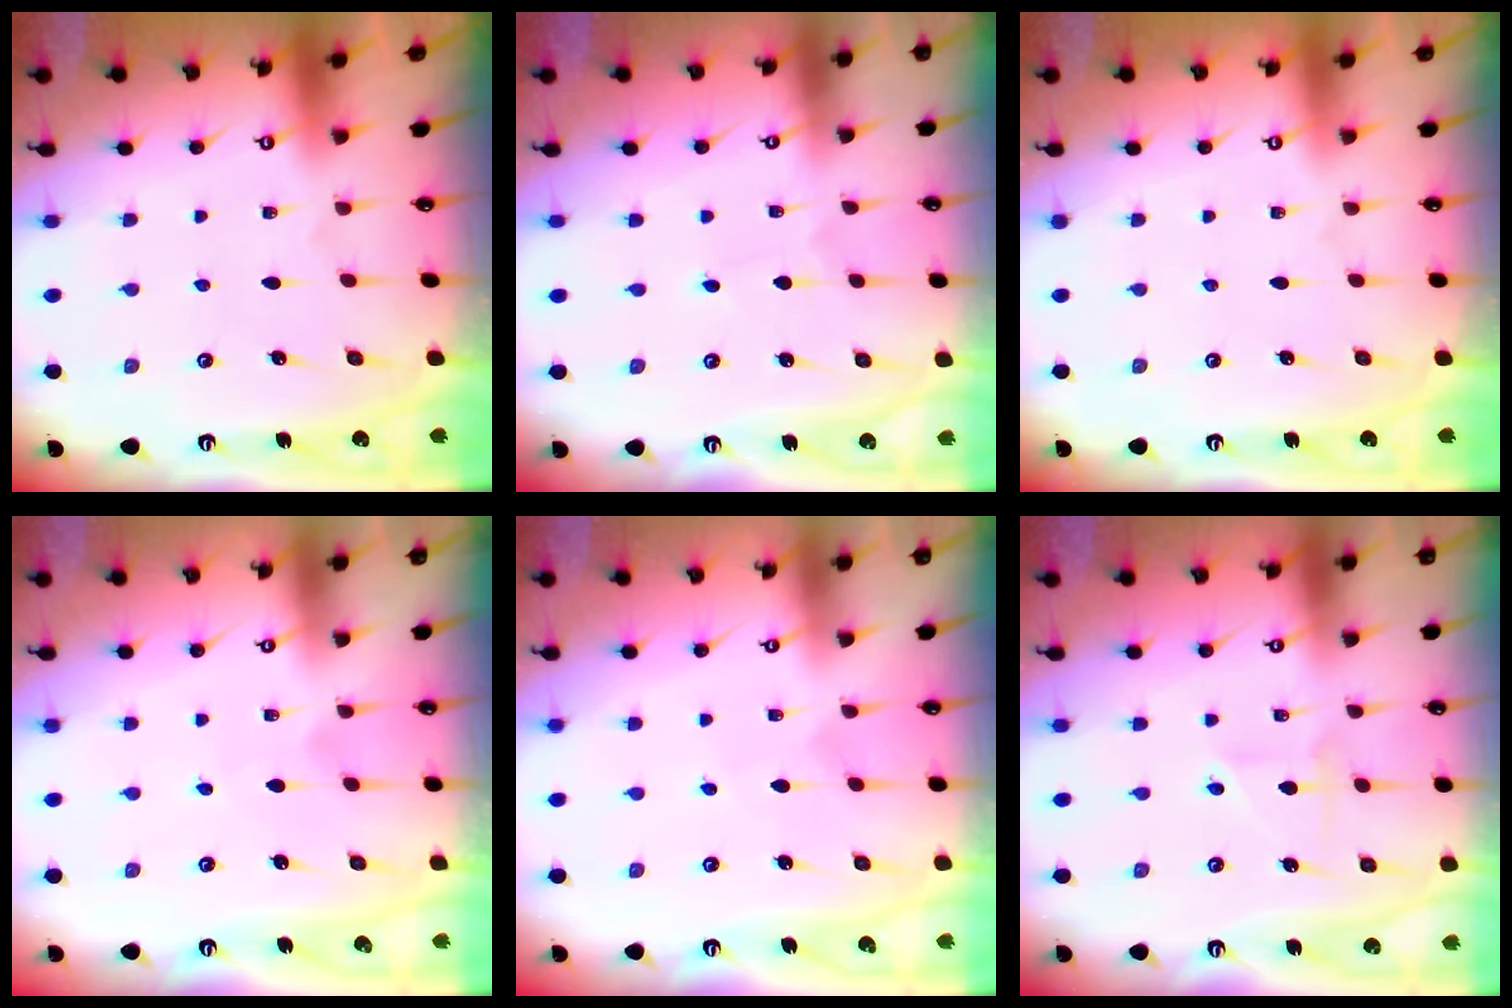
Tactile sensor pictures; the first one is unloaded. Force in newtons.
{"total": 0.7, "press": 0.7, "slide": 0.0}
{"total": 0.0}
{"total": 2.8, "press": 2.8, "slide": 0.1}
{"total": 3.0, "press": 3.0, "slide": 0.3}
{"total": 2.7, "press": 2.7, "slide": 0.3}